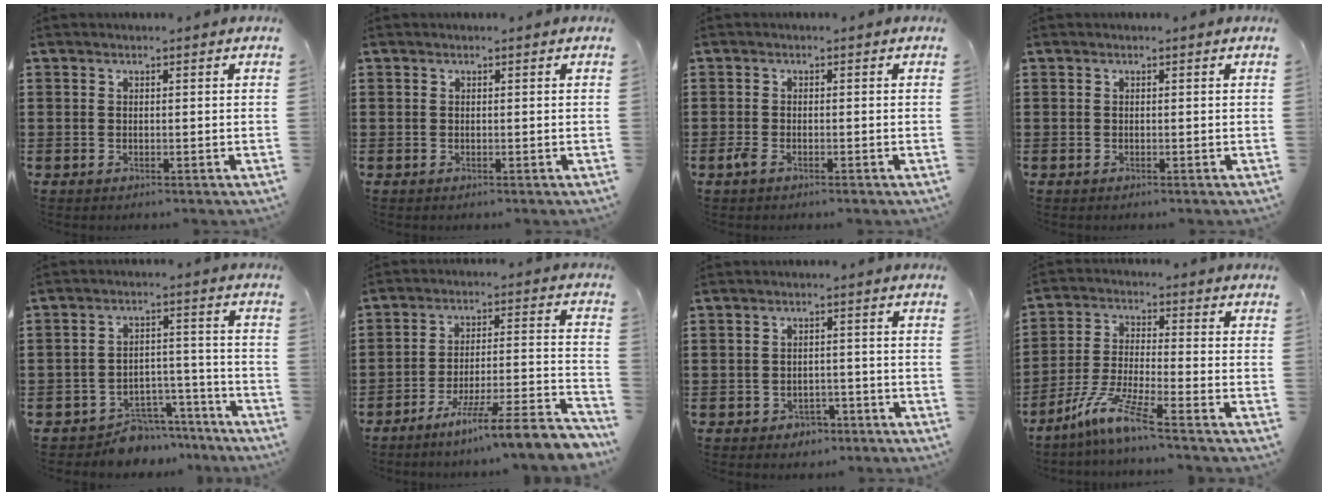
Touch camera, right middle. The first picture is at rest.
{"total": 0.0}
{"total": 1.5, "force": [-0.9, 0.4, 1.1], "torque": [-0.036, -0.008, -0.022]}
{"total": 0.0}
{"total": 5.8, "force": [-5.5, 1.6, 0.6], "torque": [-0.009, 0.022, -0.110]}
{"total": 8.6, "force": [-7.1, -0.7, 4.8], "torque": [-0.074, -0.012, -0.138]}
{"total": 1.9, "force": [-1.5, 1.1, 0.1], "torque": [-0.010, 0.001, -0.036]}
{"total": 8.0, "force": [-6.0, 0.0, 5.3], "torque": [-0.116, -0.015, -0.120]}